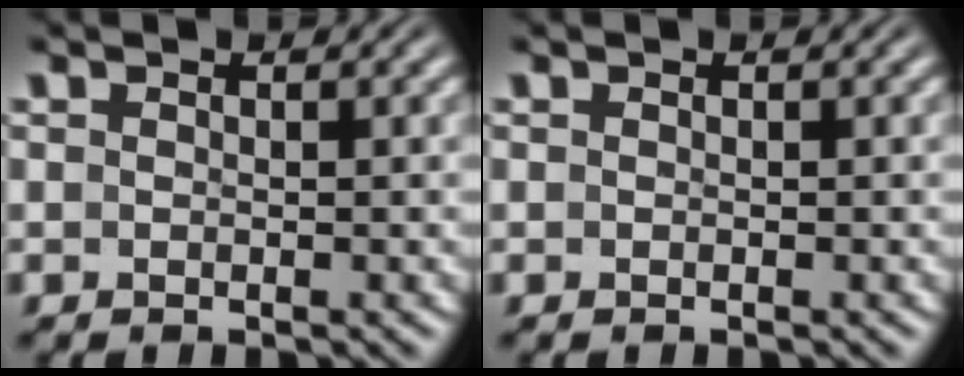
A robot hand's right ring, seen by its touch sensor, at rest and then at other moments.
{"total": 0.0}